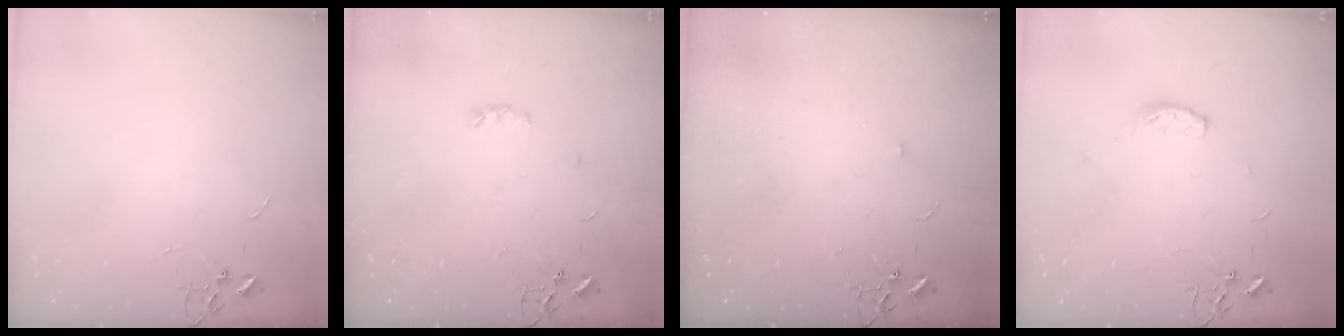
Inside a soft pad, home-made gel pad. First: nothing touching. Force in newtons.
{"total": 3.7, "press": 3.7, "slide": 0.6}
{"total": 3.0, "press": 2.9, "slide": 0.5}
{"total": 5.9, "press": 5.8, "slide": 1.1}